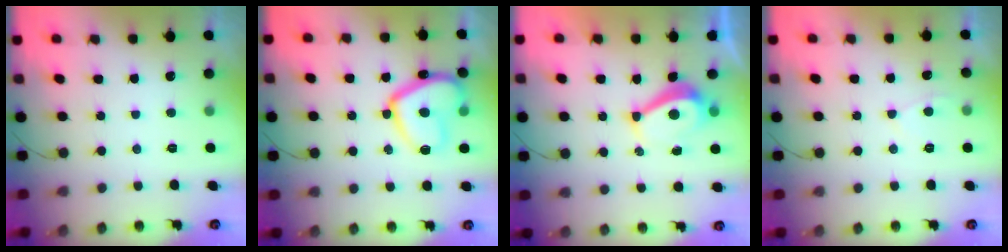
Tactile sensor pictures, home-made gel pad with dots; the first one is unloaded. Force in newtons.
{"total": 15.5, "press": 15.4, "slide": 1.5}
{"total": 6.8, "press": 6.7, "slide": 0.7}
{"total": 3.3, "press": 3.2, "slide": 0.6}